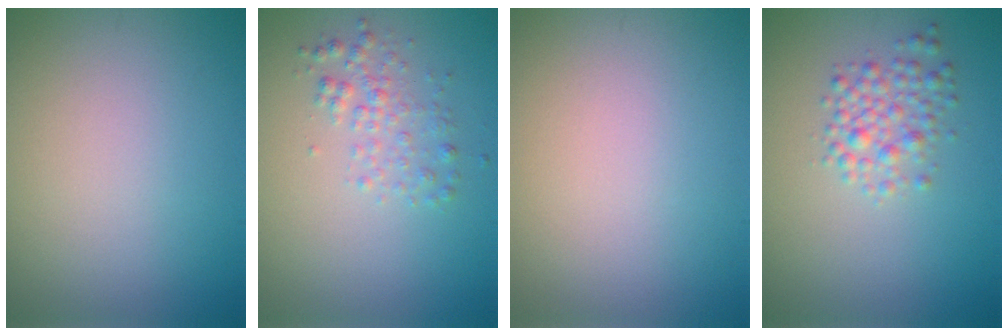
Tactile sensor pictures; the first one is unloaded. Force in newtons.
{"total": 2.0, "press": 2.0, "slide": 0.1}
{"total": 0.0}
{"total": 2.6, "press": 2.6, "slide": 0.1}